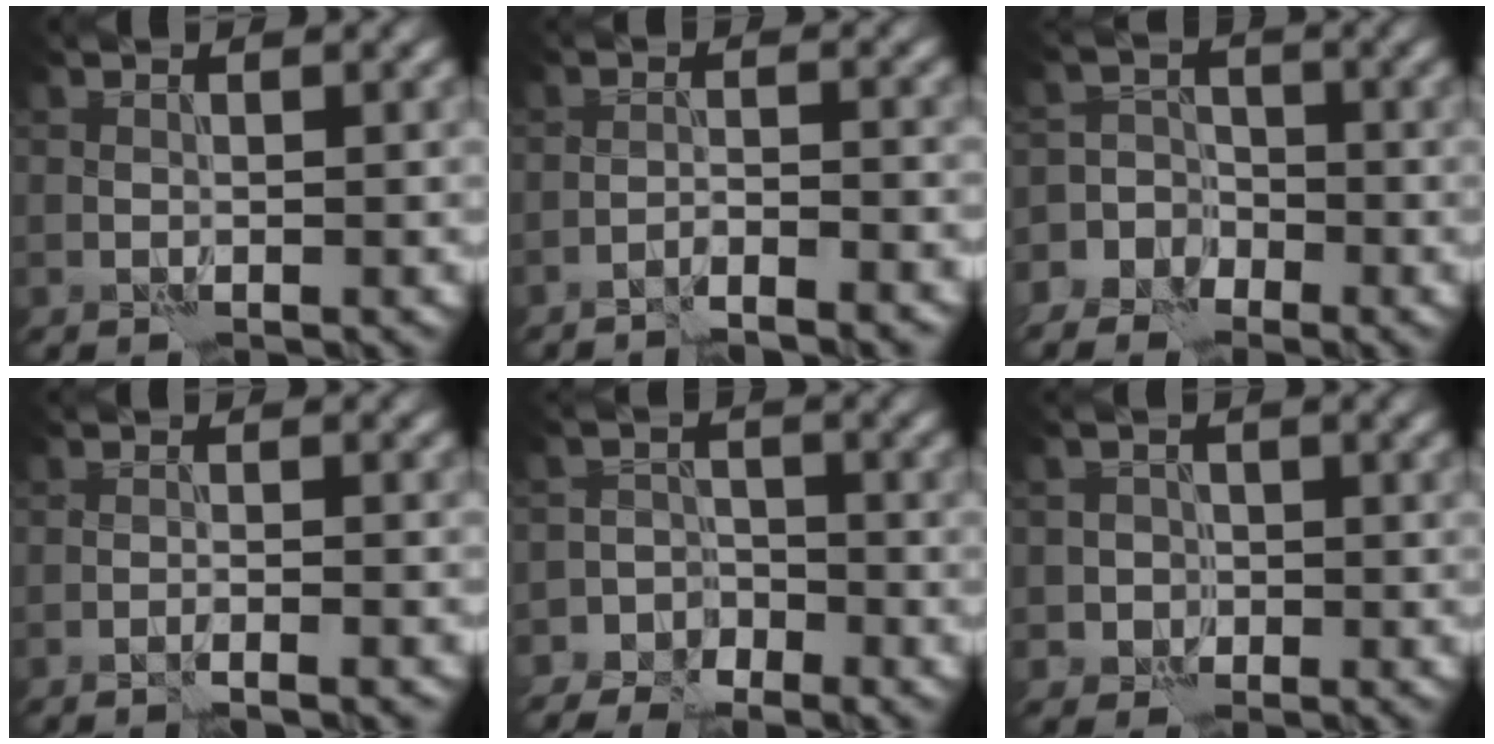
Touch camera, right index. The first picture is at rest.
{"total": 2.5, "force": [-2.3, 0.0, 1.0], "torque": [-0.012, 0.004, -0.042]}
{"total": 5.4, "force": [-3.3, 4.2, 0.4], "torque": [0.027, 0.000, -0.079]}
{"total": 1.5, "force": [-1.1, -0.2, 0.9], "torque": [-0.015, 0.004, -0.023]}
{"total": 4.2, "force": [-3.6, 2.2, 0.0], "torque": [0.029, 0.000, -0.065]}
{"total": 2.3, "force": [-0.8, 2.2, -0.1], "torque": [0.033, 0.002, -0.023]}